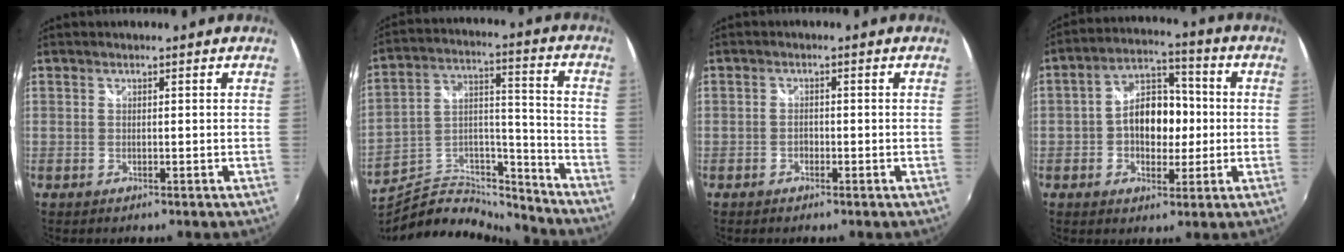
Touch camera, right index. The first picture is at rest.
{"total": 18.4, "force": [-16.2, 6.4, 5.7], "torque": [-0.113, 0.037, -0.270]}
{"total": 1.3, "force": [-0.7, 0.9, 0.6], "torque": [-0.011, 0.001, -0.013]}
{"total": 10.3, "force": [-1.0, 6.9, 7.6], "torque": [-0.136, 0.025, -0.014]}